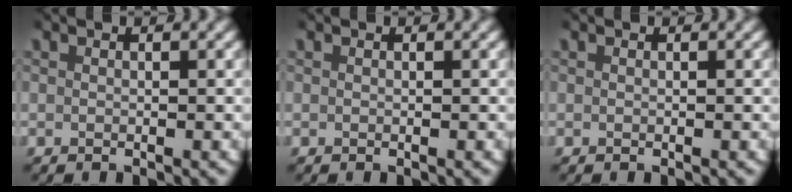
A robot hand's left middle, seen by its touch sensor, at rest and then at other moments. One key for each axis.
{"total": 0.0}
{"total": 0.0}